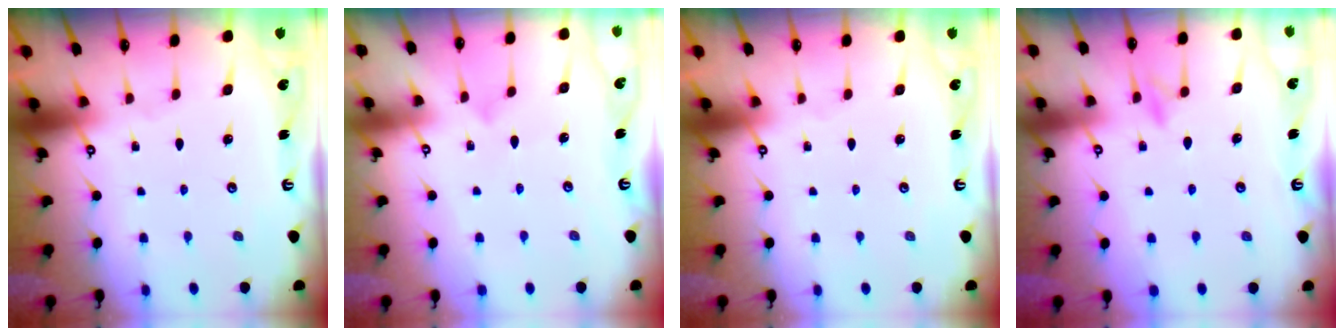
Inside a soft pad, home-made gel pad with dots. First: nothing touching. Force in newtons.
{"total": 6.9, "press": 6.9, "slide": 0.4}
{"total": 0.0}
{"total": 8.7, "press": 8.6, "slide": 0.9}